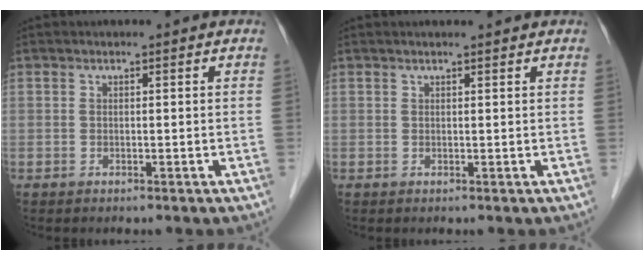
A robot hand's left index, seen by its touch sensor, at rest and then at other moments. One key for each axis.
{"total": 2.6, "fx": 2.4, "fy": 0.1, "fz": 1.1, "tx": -0.013, "ty": 0.016, "tz": 0.030}